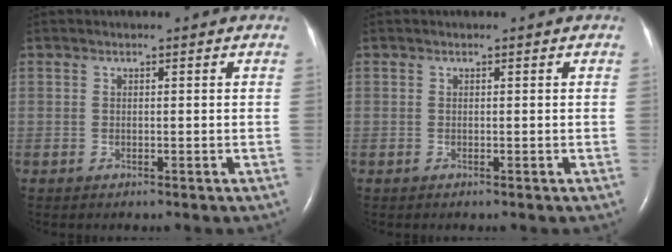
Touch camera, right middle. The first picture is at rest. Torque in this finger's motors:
{"motor_torque": [-0.07, 0.01, -0.01, -0.01]}